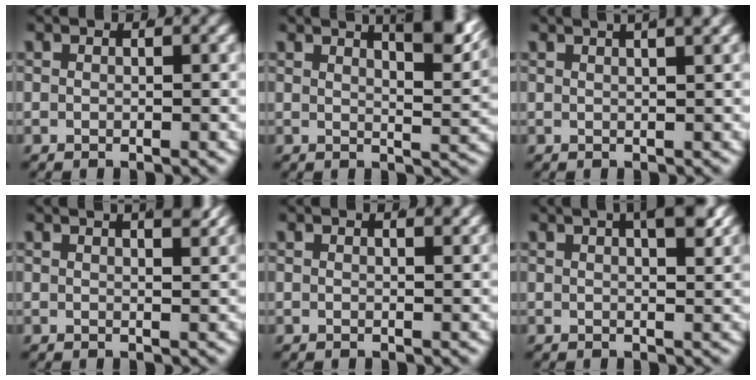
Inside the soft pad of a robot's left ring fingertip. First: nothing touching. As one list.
[{"total": 6.0, "force": [3.9, 0.8, 4.5], "torque": [-0.054, -0.006, 0.062]}, {"total": 4.8, "force": [3.0, 1.1, 3.6], "torque": [-0.032, 0.021, 0.041]}, {"total": 3.3, "force": [2.3, 0.3, 2.3], "torque": [-0.021, 0.001, 0.037]}, {"total": 0.9, "force": [0.7, 0.0, 0.5], "torque": [-0.001, 0.000, 0.010]}, {"total": 4.8, "force": [2.3, 1.3, 4.0], "torque": [-0.044, 0.011, 0.031]}]